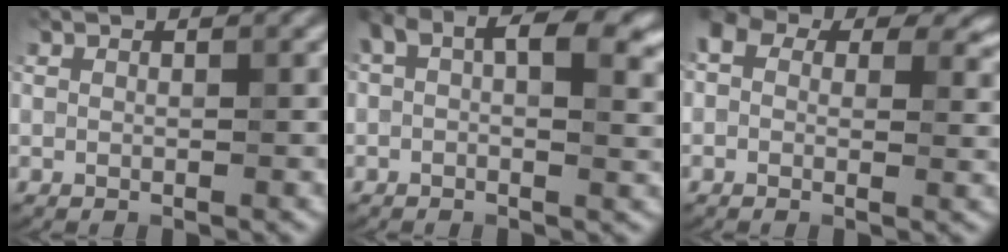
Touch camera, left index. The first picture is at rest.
{"total": 7.2, "force": [1.7, 3.8, 5.9], "torque": [-0.084, 0.013, 0.027]}
{"total": 7.4, "force": [2.8, 4.9, 4.8], "torque": [-0.071, 0.022, 0.038]}